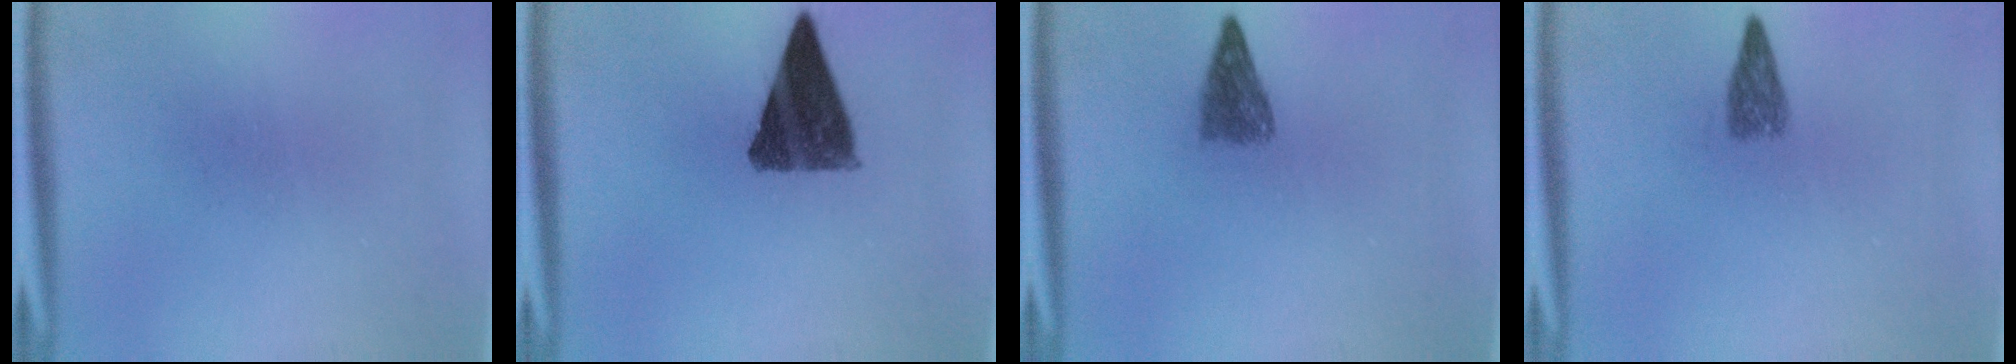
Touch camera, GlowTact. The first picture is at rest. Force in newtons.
{"total": 10.7}
{"total": 2.9}
{"total": 2.3}